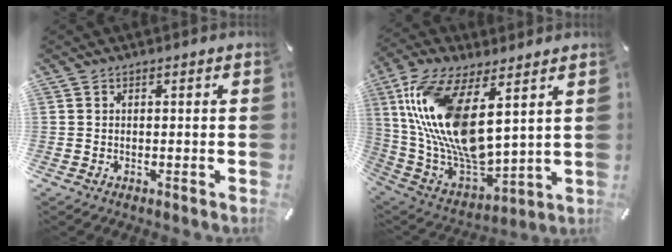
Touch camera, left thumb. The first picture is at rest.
{"total": 19.0, "force": [7.0, 8.3, 15.6], "torque": [-0.354, -0.042, 0.119]}